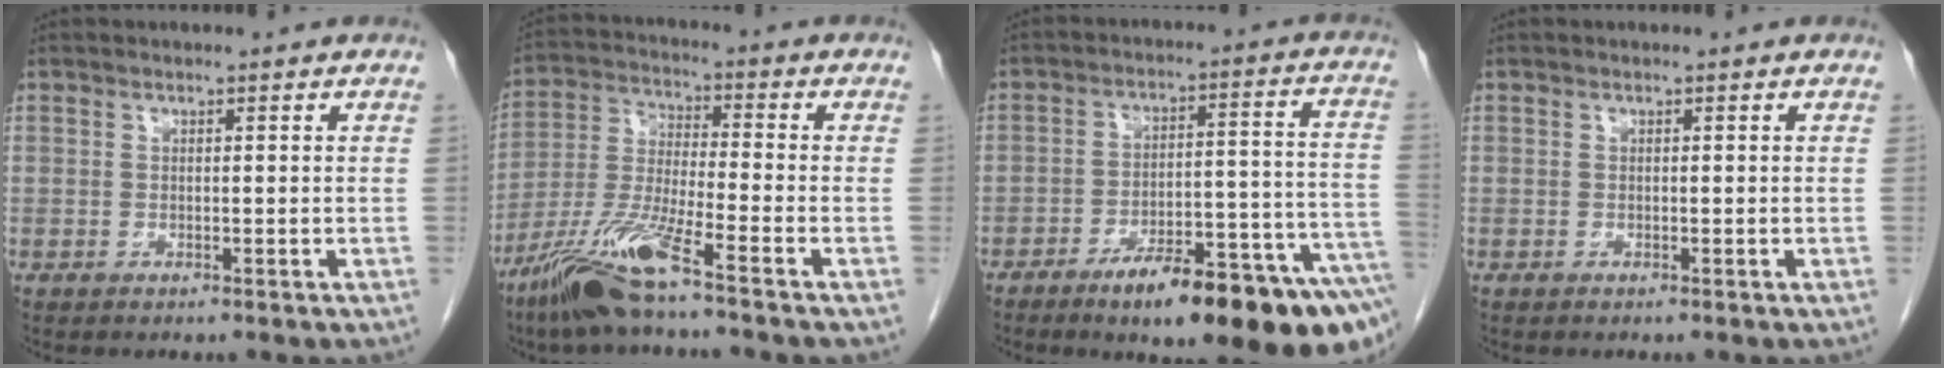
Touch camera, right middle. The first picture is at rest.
{"total": 11.0, "force": [-7.5, -0.2, 8.0], "torque": [-0.172, -0.027, -0.151]}
{"total": 18.8, "force": [-12.4, 2.3, 13.9], "torque": [-0.111, 0.031, -0.181]}
{"total": 0.0}